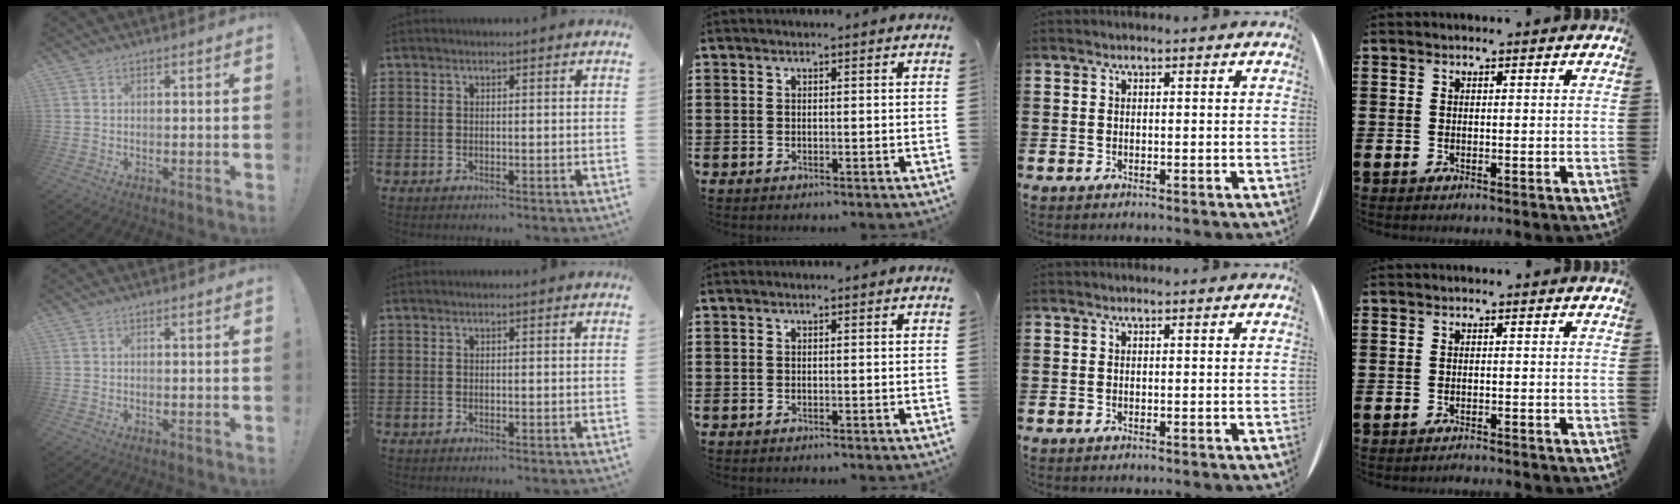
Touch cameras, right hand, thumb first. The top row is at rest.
{"little": {"total": 0.9, "force": [-0.9, -0.1, 0.0], "torque": [-0.002, 0.000, -0.018]}}